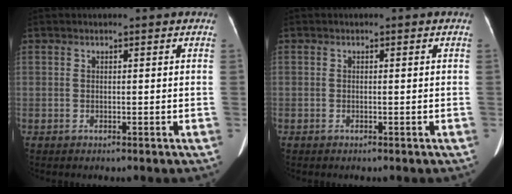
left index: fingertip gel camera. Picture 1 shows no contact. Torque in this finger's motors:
{"motor_torque": [-1.84, 0.30, -1.06, -0.21]}